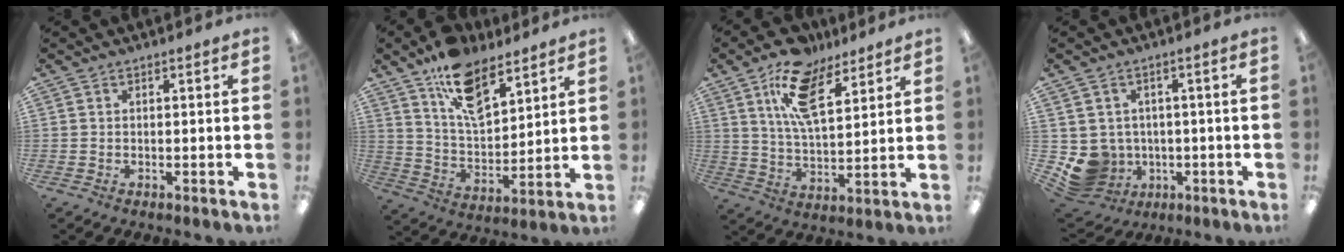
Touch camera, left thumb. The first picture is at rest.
{"total": 14.2, "force": [9.5, 7.0, 7.9], "torque": [-0.135, -0.044, 0.174]}
{"total": 14.9, "force": [8.9, 6.9, 9.7], "torque": [-0.173, -0.021, 0.160]}
{"total": 6.9, "force": [-0.9, 6.6, 1.6], "torque": [-0.066, -0.004, -0.008]}